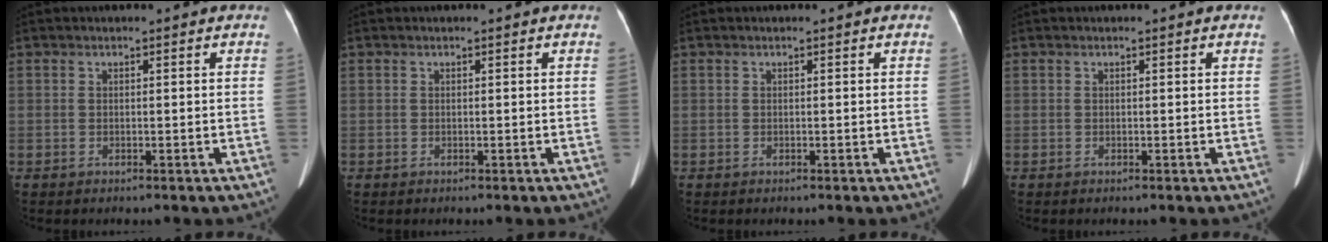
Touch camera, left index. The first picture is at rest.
{"total": 0.0}
{"total": 0.0}
{"total": 0.0}